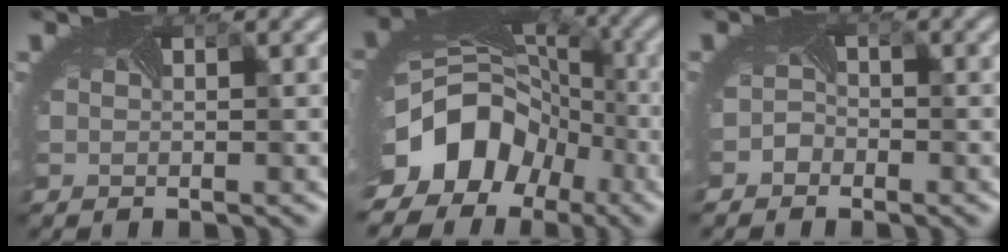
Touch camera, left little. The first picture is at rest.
{"total": 14.7, "force": [-6.8, 11.1, 6.9], "torque": [-0.136, -0.030, -0.109]}
{"total": 1.4, "force": [-1.2, 0.6, -0.2], "torque": [0.000, -0.003, -0.027]}